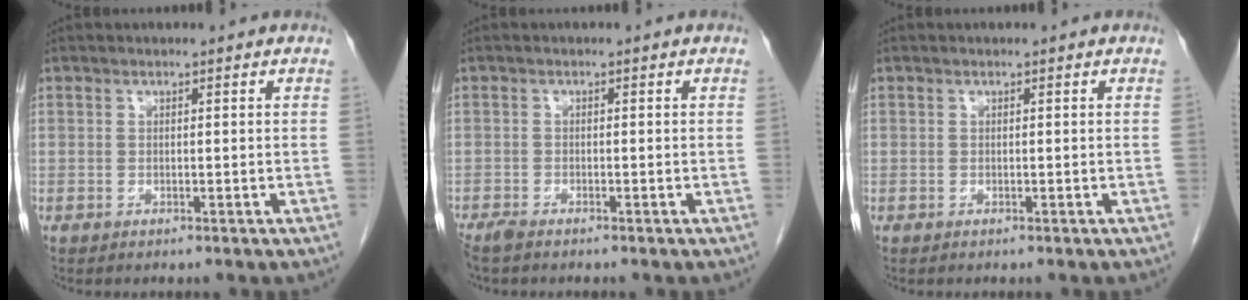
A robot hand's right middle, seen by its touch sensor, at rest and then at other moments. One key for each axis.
{"total": 2.0, "fx": -1.7, "fy": 0.4, "fz": 1.0, "tx": -0.023, "ty": -0.006, "tz": -0.032}
{"total": 0.0}